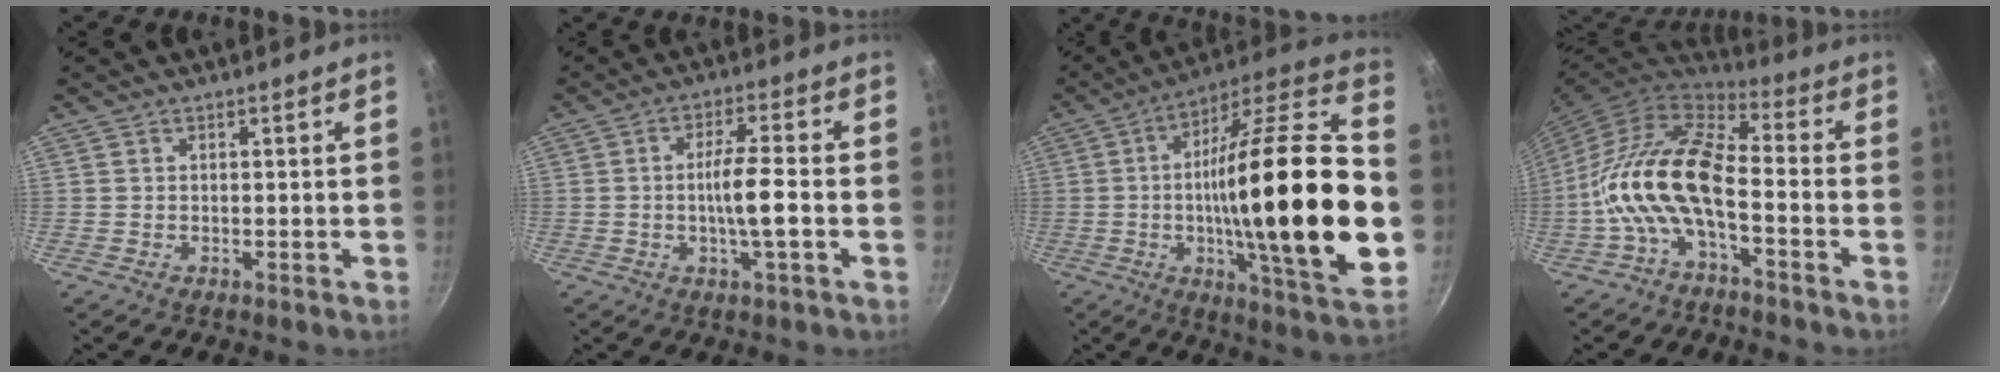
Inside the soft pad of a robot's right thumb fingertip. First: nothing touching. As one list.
[{"total": 7.1, "force": [-1.4, 0.8, 7.0], "torque": [-0.125, 0.014, -0.027]}, {"total": 33.6, "force": [-3.1, 7.9, 32.5], "torque": [-0.509, 0.013, -0.056]}, {"total": 14.6, "force": [-3.7, 6.6, 12.5], "torque": [-0.244, 0.043, -0.087]}]